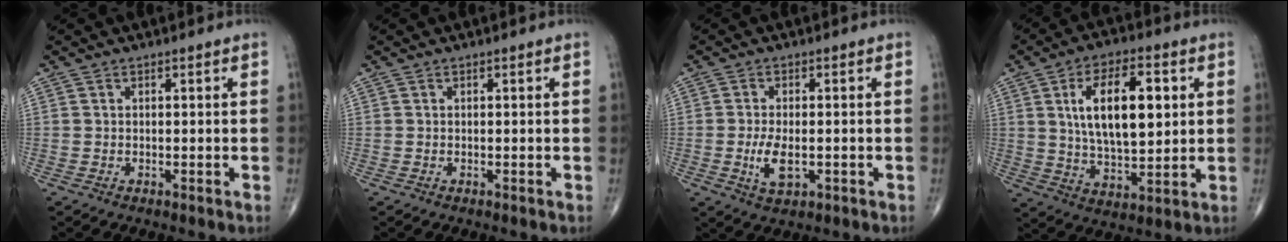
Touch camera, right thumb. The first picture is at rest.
{"total": 0.0}
{"total": 5.3, "force": [-1.1, 2.5, 4.5], "torque": [-0.087, -0.007, -0.017]}
{"total": 16.1, "force": [3.6, 7.5, 13.7], "torque": [-0.214, -0.008, 0.067]}